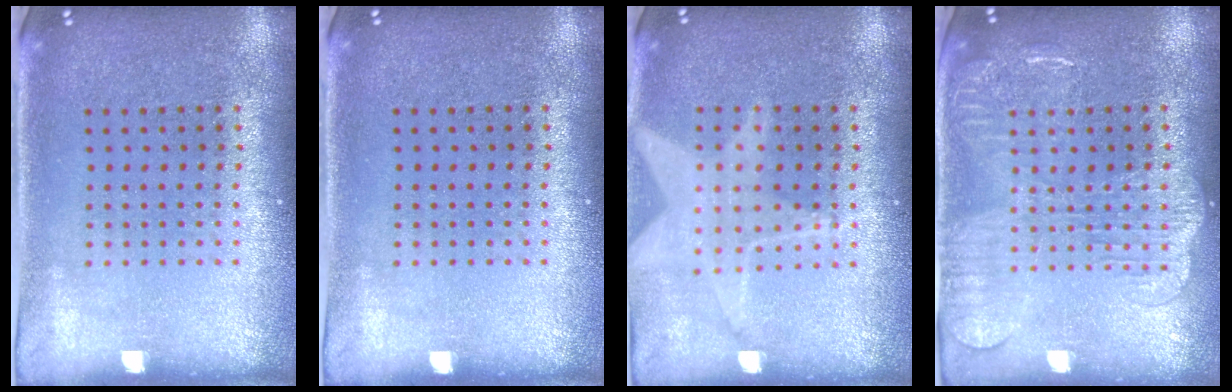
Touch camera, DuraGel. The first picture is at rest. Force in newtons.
{"total": 0.0}
{"total": 1.3, "press": 1.3, "slide": 0.3}
{"total": 1.9, "press": 1.8, "slide": 0.5}